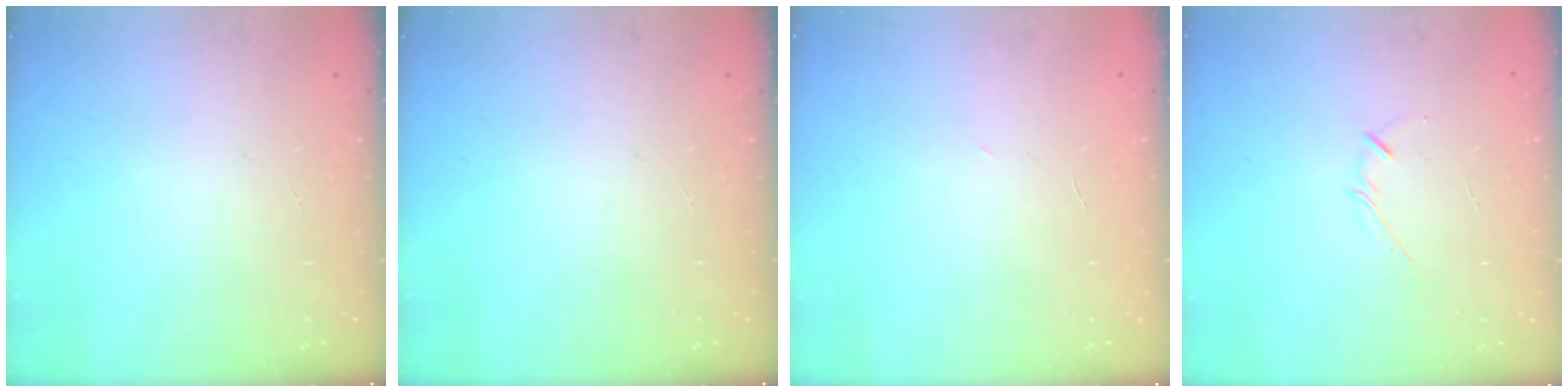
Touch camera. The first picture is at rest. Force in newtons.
{"total": 0.0}
{"total": 1.8, "press": 1.7, "slide": 0.5}
{"total": 2.5, "press": 2.4, "slide": 0.5}